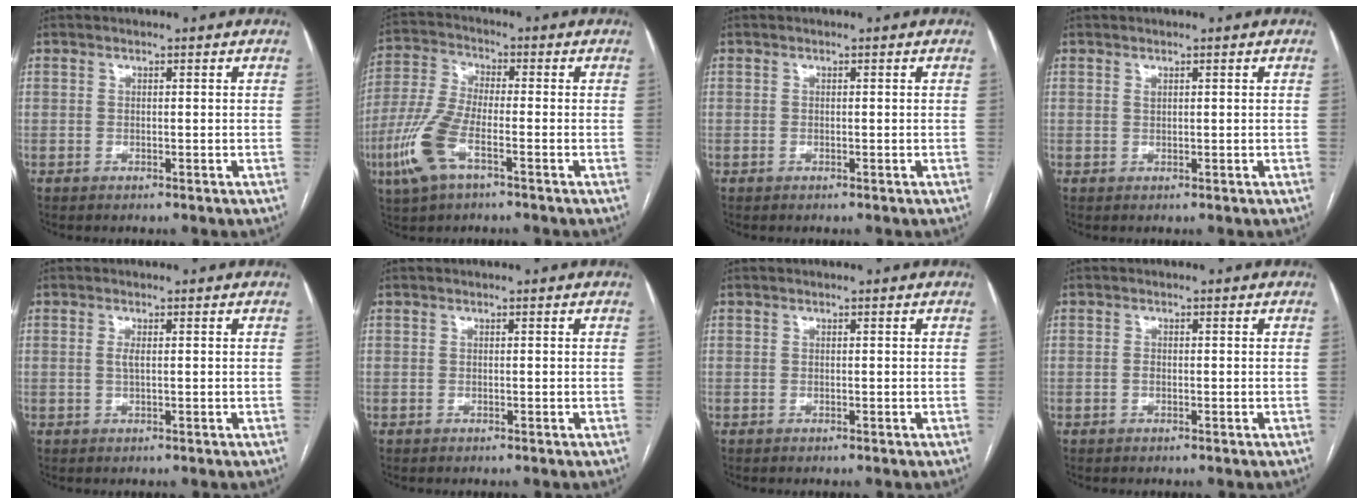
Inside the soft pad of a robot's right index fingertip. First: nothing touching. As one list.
[{"total": 9.9, "force": [-4.3, 3.0, 8.4], "torque": [-0.207, -0.010, -0.087]}, {"total": 0.0}, {"total": 0.6, "force": [0.4, 0.3, 0.3], "torque": [-0.008, -0.002, 0.007]}, {"total": 1.3, "force": [0.2, 0.3, 1.2], "torque": [-0.030, 0.000, 0.003]}, {"total": 0.0}, {"total": 0.0}, {"total": 0.6, "force": [-0.1, 0.3, 0.5], "torque": [-0.009, 0.001, -0.003]}]